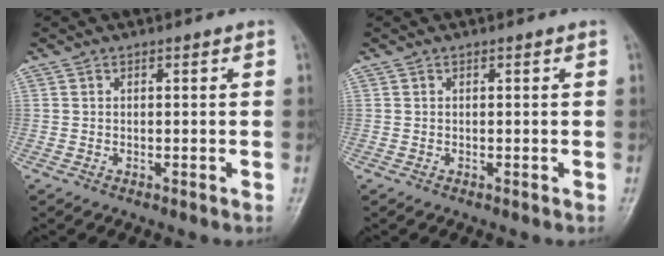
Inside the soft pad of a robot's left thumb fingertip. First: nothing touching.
{"total": 0.0}